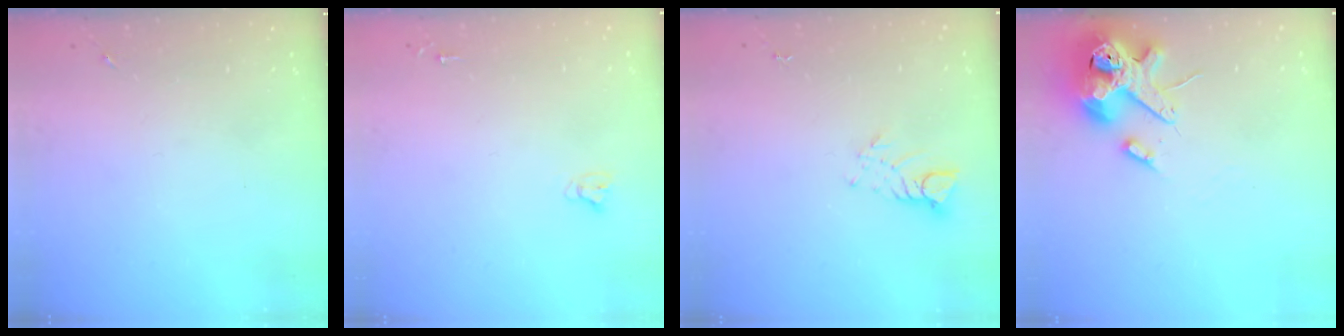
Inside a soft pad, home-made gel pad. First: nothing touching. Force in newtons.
{"total": 2.7, "press": 2.7, "slide": 0.2}
{"total": 5.1, "press": 5.0, "slide": 0.3}
{"total": 14.2, "press": 14.0, "slide": 2.3}